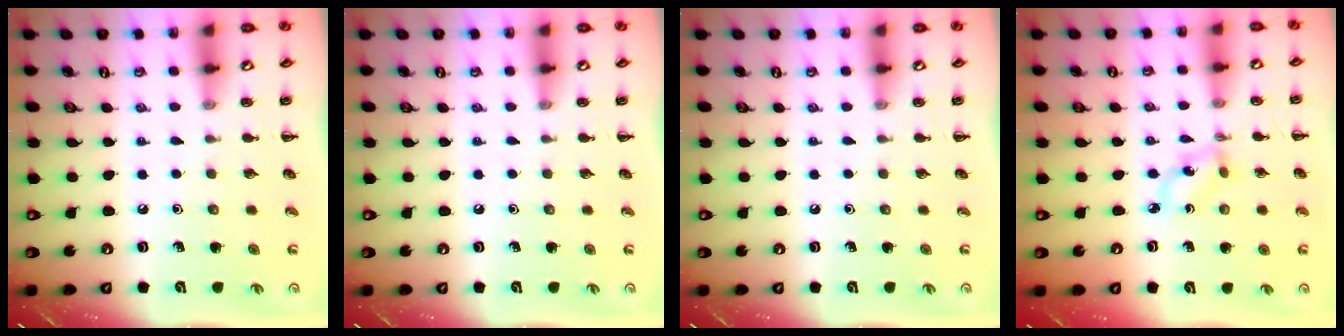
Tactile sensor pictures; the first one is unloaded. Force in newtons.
{"total": 0.0}
{"total": 0.0}
{"total": 2.3, "press": 2.2, "slide": 0.5}